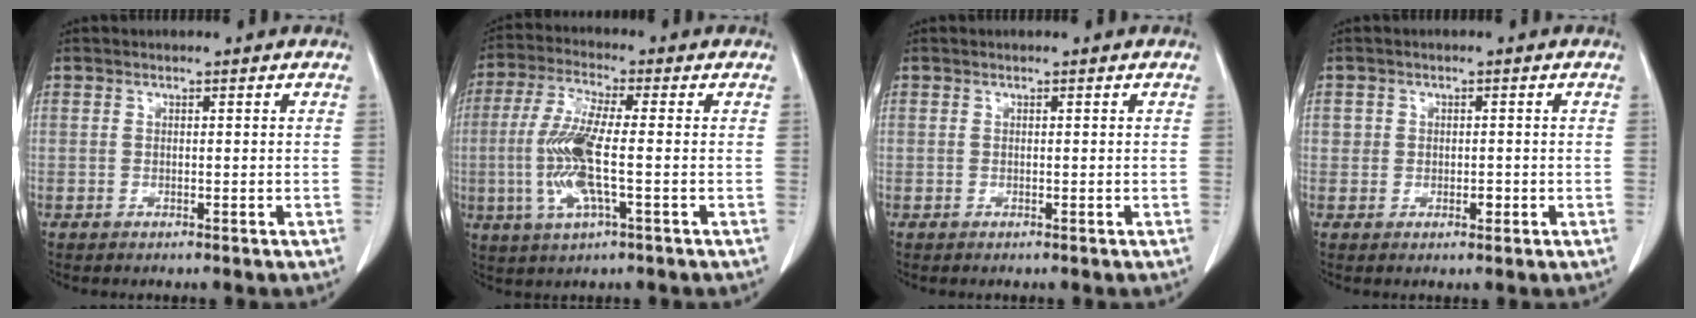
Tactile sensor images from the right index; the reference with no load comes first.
{"total": 10.3, "force": [-1.5, 1.3, 10.2], "torque": [-0.223, -0.007, -0.034]}
{"total": 0.0}
{"total": 1.9, "force": [-0.3, 1.6, 0.9], "torque": [-0.009, 0.003, -0.002]}